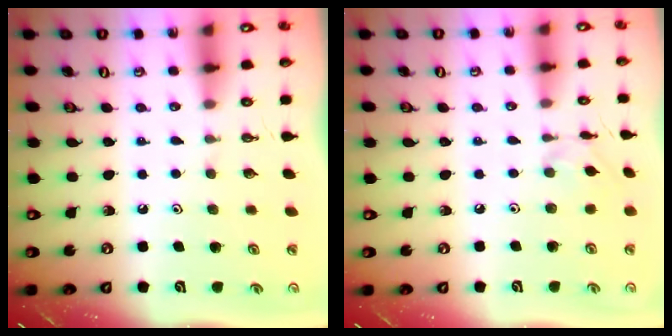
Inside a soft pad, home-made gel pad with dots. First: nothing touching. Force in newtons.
{"total": 1.8, "press": 1.8, "slide": 0.1}